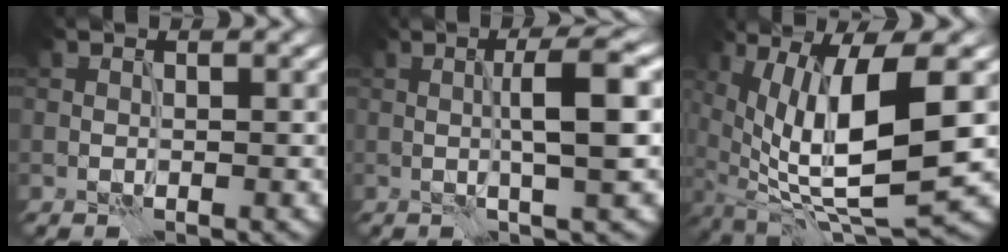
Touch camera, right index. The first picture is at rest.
{"total": 5.1, "force": [0.1, 0.5, 5.1], "torque": [-0.082, 0.012, -0.002]}
{"total": 11.8, "force": [0.3, 4.0, 11.1], "torque": [-0.194, -0.018, 0.011]}